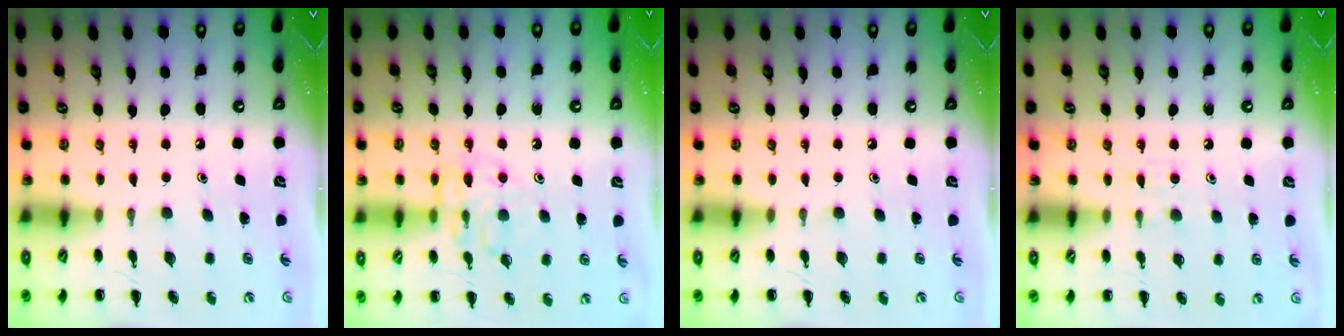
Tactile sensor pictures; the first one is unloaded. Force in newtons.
{"total": 10.6, "press": 10.5, "slide": 0.7}
{"total": 0.0}
{"total": 3.5, "press": 3.3, "slide": 1.2}